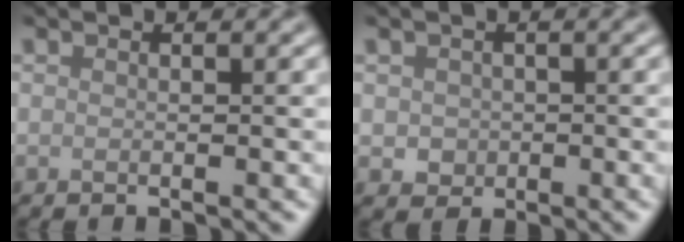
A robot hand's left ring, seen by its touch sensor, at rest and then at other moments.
{"total": 1.7, "force": [-0.1, 1.6, 0.6], "torque": [-0.008, -0.006, -0.002]}